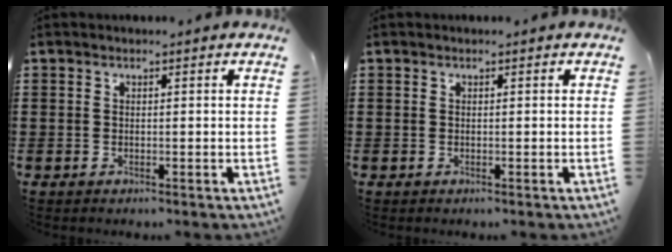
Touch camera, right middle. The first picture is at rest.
{"total": 0.0}